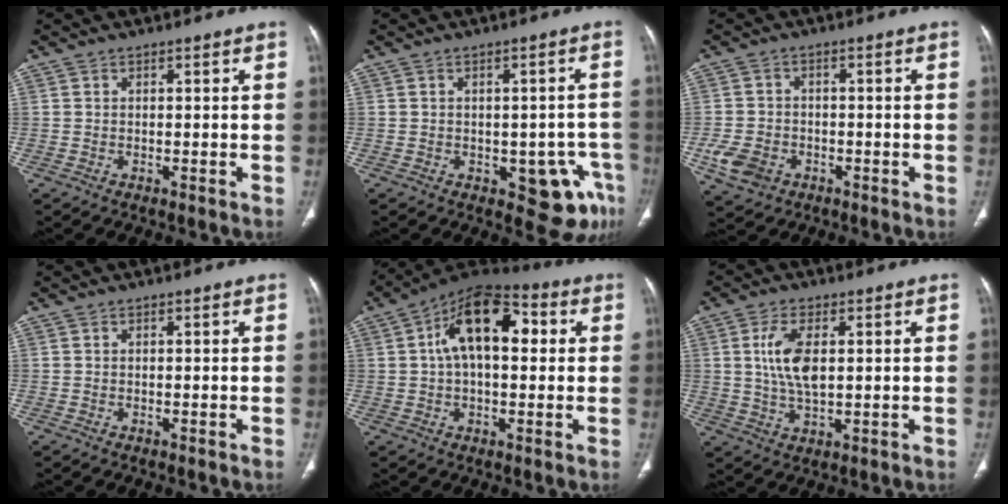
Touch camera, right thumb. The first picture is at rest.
{"total": 8.2, "force": [-3.3, 4.4, 6.1], "torque": [-0.036, 0.016, -0.030]}
{"total": 6.5, "force": [-2.5, 5.1, 3.2], "torque": [-0.062, 0.010, -0.039]}
{"total": 0.0}
{"total": 15.1, "force": [3.0, 8.2, 12.3], "torque": [-0.184, 0.032, 0.042]}
{"total": 8.0, "force": [1.4, 3.9, 6.9], "torque": [-0.141, -0.005, 0.028]}